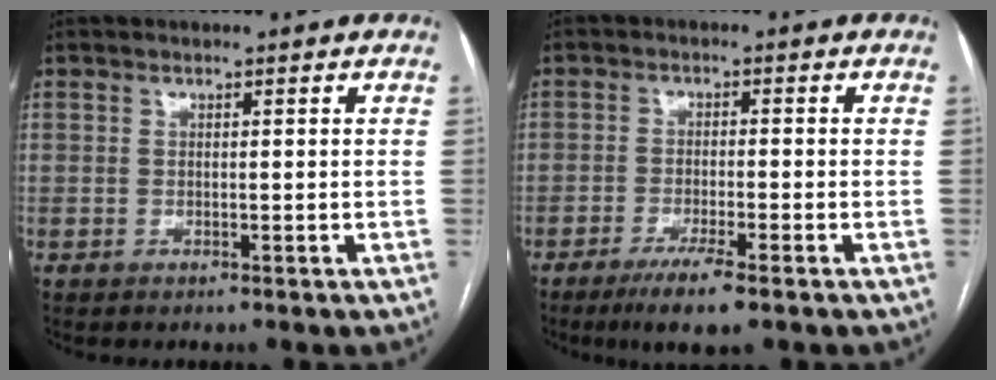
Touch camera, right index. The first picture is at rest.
{"total": 5.9, "force": [-3.8, 0.4, 4.5], "torque": [-0.084, -0.013, -0.066]}